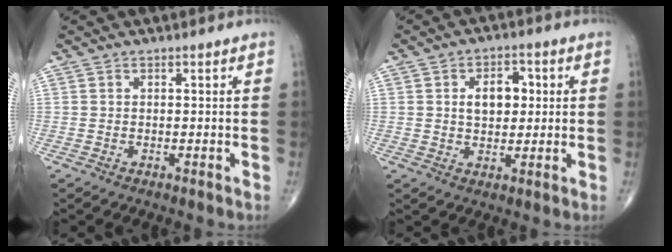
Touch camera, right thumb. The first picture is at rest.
{"total": 7.0, "force": [1.2, 4.6, 5.2], "torque": [-0.059, 0.004, 0.016]}